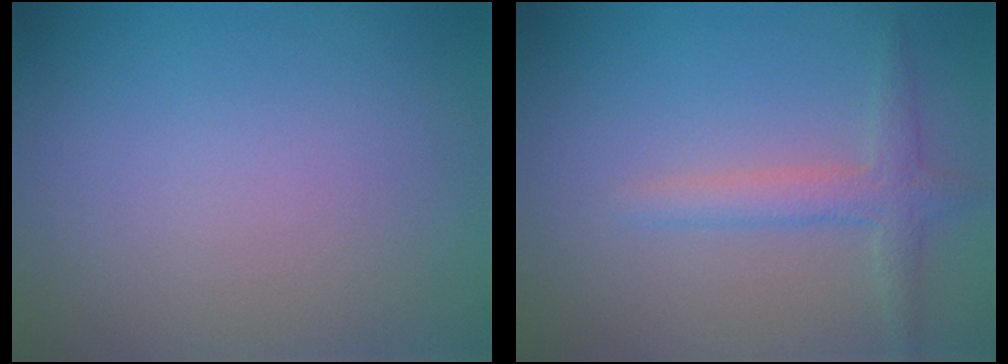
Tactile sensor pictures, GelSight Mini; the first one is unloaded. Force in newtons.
{"total": 2.4, "press": 2.4, "slide": 0.1}